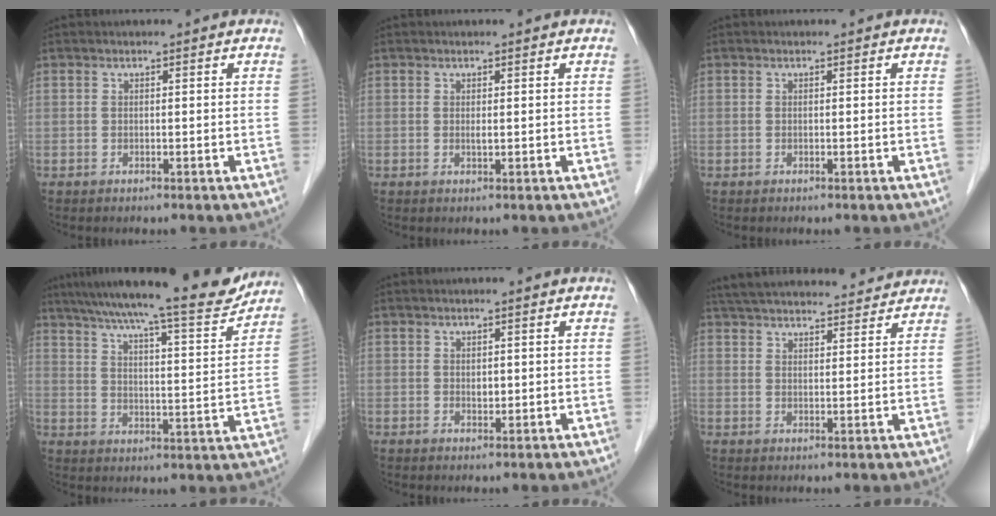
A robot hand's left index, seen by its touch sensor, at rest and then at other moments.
{"total": 0.6, "force": [0.1, 0.1, 0.6], "torque": [-0.015, -0.002, 0.002]}
{"total": 0.0}
{"total": 19.9, "force": [17.5, 1.1, 9.4], "torque": [-0.150, -0.014, 0.245]}
{"total": 1.1, "force": [0.2, 0.7, 0.9], "torque": [-0.013, -0.001, 0.005]}
{"total": 20.5, "force": [19.0, 3.8, 6.9], "torque": [-0.118, 0.040, 0.266]}